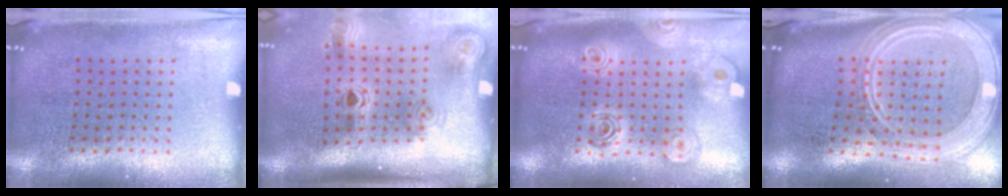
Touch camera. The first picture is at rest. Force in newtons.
{"total": 2.0, "press": 1.4, "slide": 1.5}
{"total": 2.1, "press": 1.7, "slide": 1.2}
{"total": 3.1, "press": 2.5, "slide": 1.8}